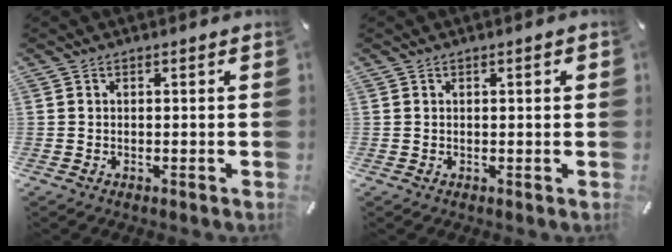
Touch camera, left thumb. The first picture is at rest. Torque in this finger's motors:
{"motor_torque": [-0.09, -0.22, -0.35, -0.06, 0.07]}